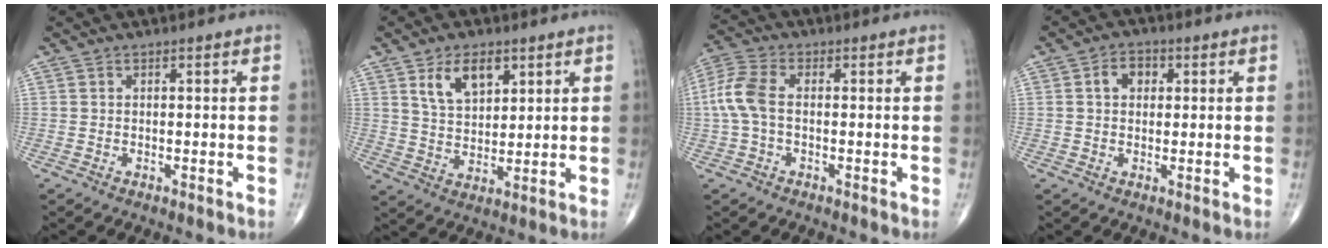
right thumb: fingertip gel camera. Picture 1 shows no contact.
{"total": 8.5, "force": [4.2, 4.8, 5.6], "torque": [-0.079, -0.022, 0.081]}
{"total": 7.5, "force": [-0.1, 4.3, 6.1], "torque": [-0.153, 0.022, -0.008]}
{"total": 4.2, "force": [1.0, 3.1, 2.6], "torque": [-0.032, 0.010, 0.012]}